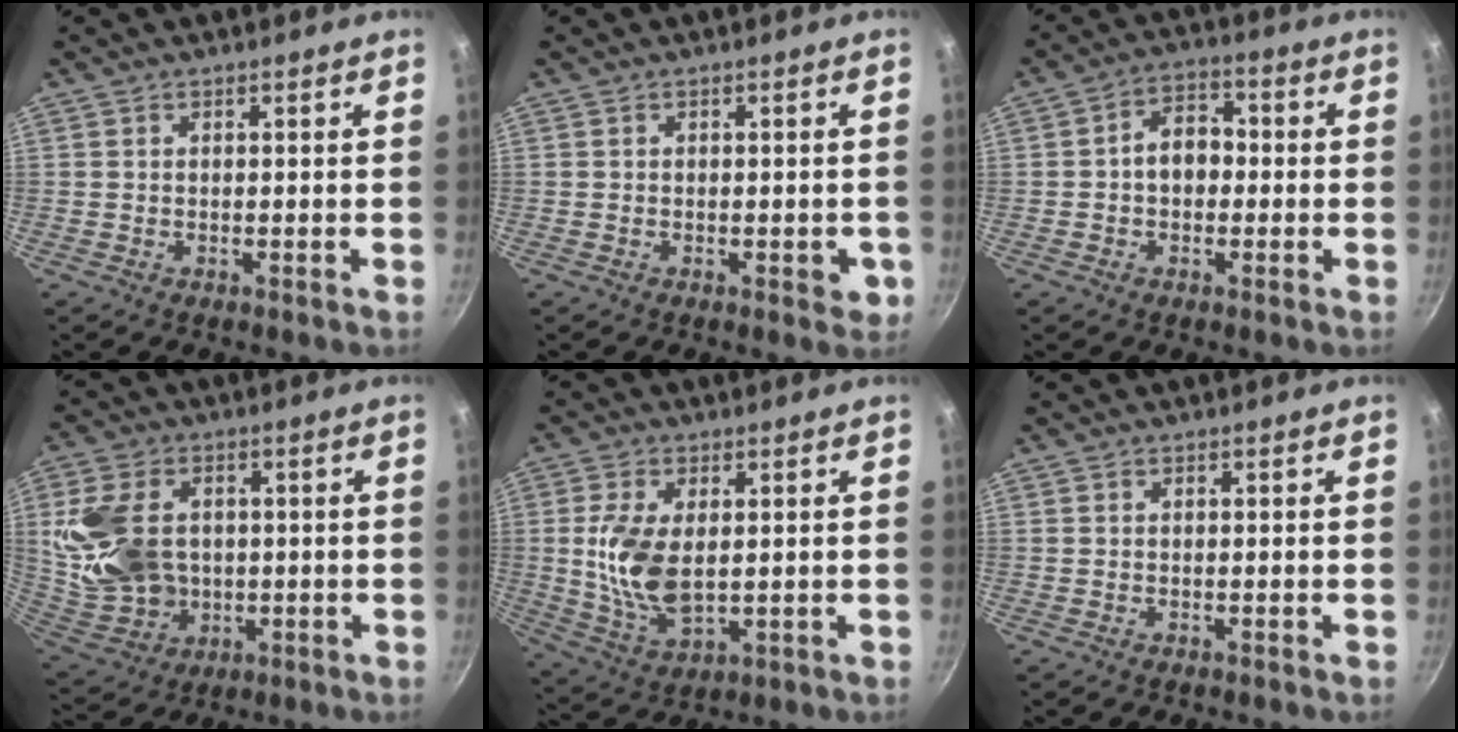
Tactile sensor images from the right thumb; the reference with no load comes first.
{"total": 2.8, "force": [-0.9, 1.4, 2.2], "torque": [-0.010, 0.004, -0.011]}
{"total": 6.8, "force": [-0.3, 4.9, 4.8], "torque": [-0.055, 0.024, -0.017]}
{"total": 15.8, "force": [1.8, 11.5, 10.6], "torque": [-0.204, 0.001, 0.049]}
{"total": 11.4, "force": [0.9, 6.2, 9.5], "torque": [-0.188, -0.013, 0.031]}
{"total": 0.0}